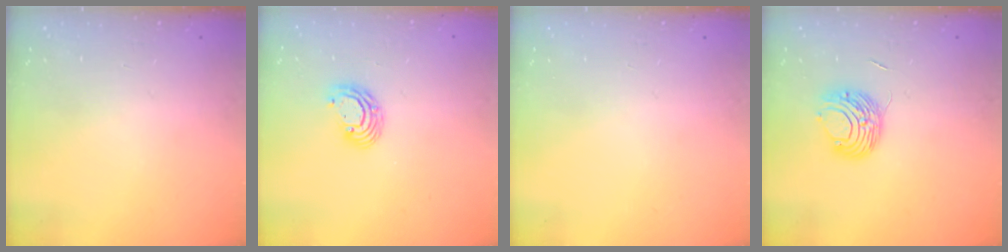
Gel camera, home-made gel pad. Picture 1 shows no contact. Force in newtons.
{"total": 6.5, "press": 6.5, "slide": 0.2}
{"total": 0.0}
{"total": 8.7, "press": 8.6, "slide": 0.8}